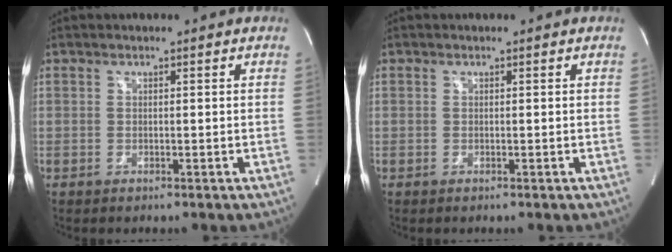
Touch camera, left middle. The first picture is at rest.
{"total": 0.0}